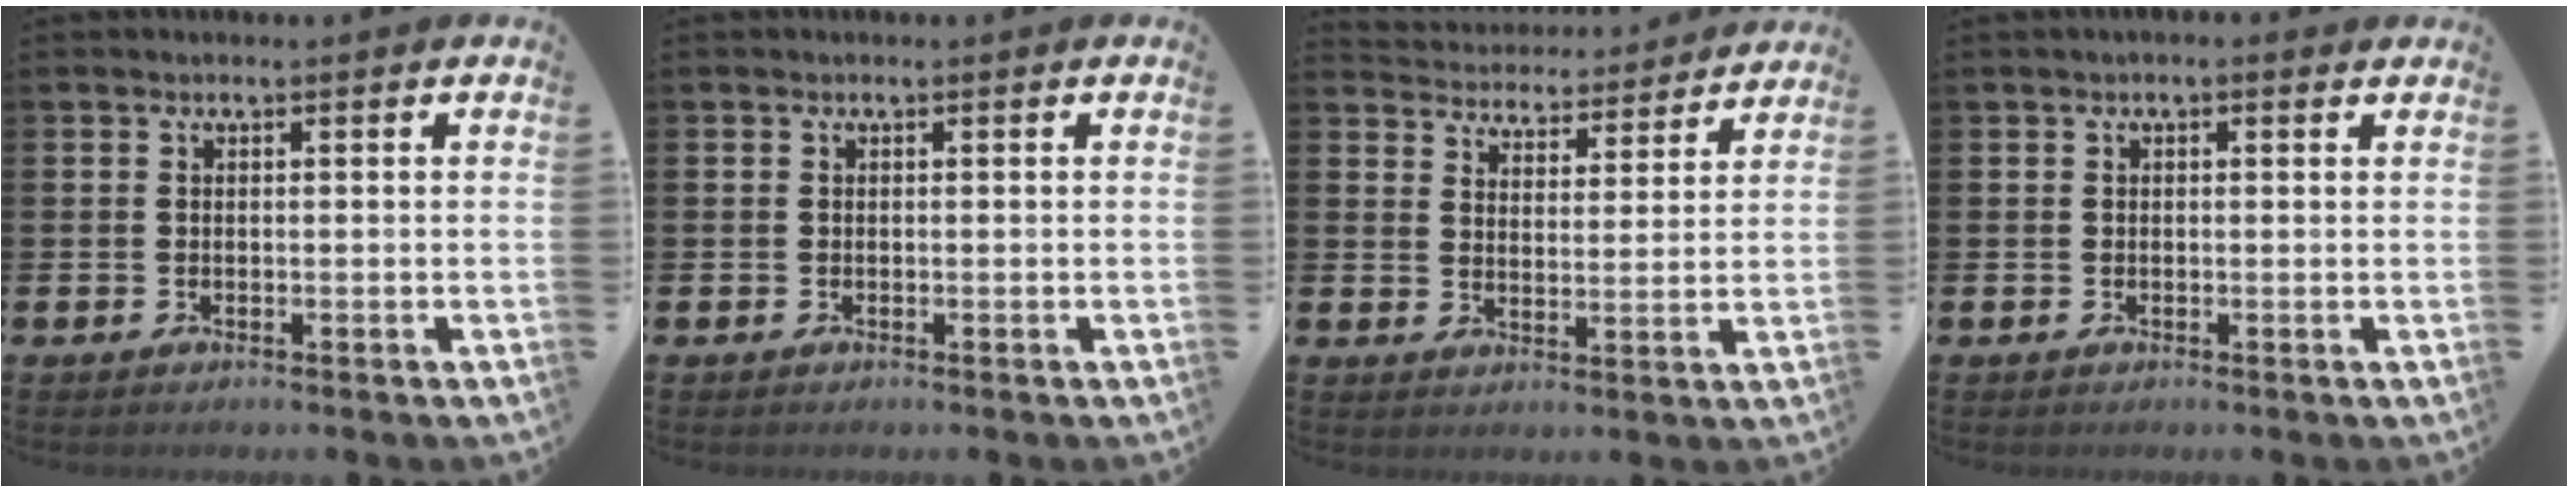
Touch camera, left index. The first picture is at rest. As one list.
[{"total": 0.0}, {"total": 4.6, "force": [4.5, 1.0, -0.4], "torque": [-0.012, -0.045, 0.075]}, {"total": 0.5, "force": [0.3, 0.3, 0.3], "torque": [0.005, 0.001, 0.000]}]